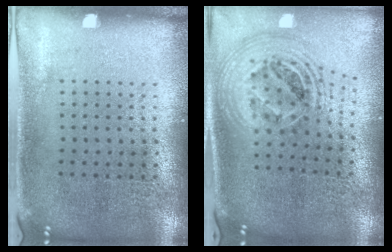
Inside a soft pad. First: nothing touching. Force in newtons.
{"total": 2.5, "press": 1.8, "slide": 1.7}